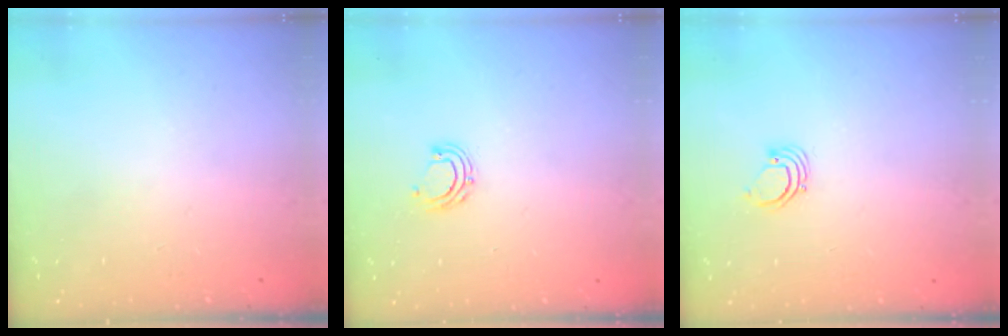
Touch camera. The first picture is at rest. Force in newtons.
{"total": 6.0, "press": 5.8, "slide": 1.3}
{"total": 2.2, "press": 2.2, "slide": 0.2}